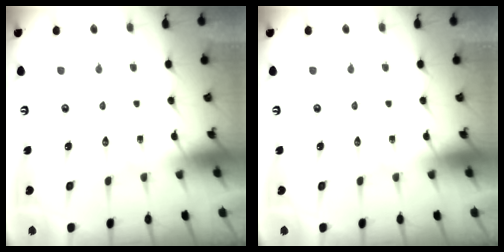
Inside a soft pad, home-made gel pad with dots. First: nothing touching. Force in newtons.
{"total": 0.0}